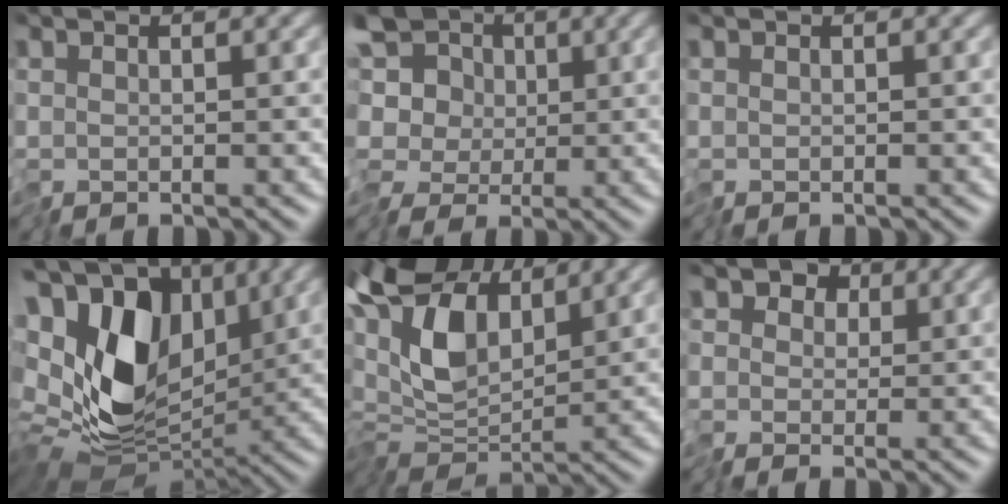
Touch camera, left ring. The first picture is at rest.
{"total": 8.4, "force": [-2.0, 6.9, 4.4], "torque": [-0.068, 0.015, -0.060]}
{"total": 0.0}
{"total": 15.3, "force": [2.3, 10.8, 10.6], "torque": [-0.194, 0.009, 0.055]}
{"total": 10.7, "force": [3.7, 5.7, 8.3], "torque": [-0.185, 0.021, 0.054]}
{"total": 3.2, "force": [0.5, 2.8, 1.4], "torque": [-0.021, 0.010, -0.006]}